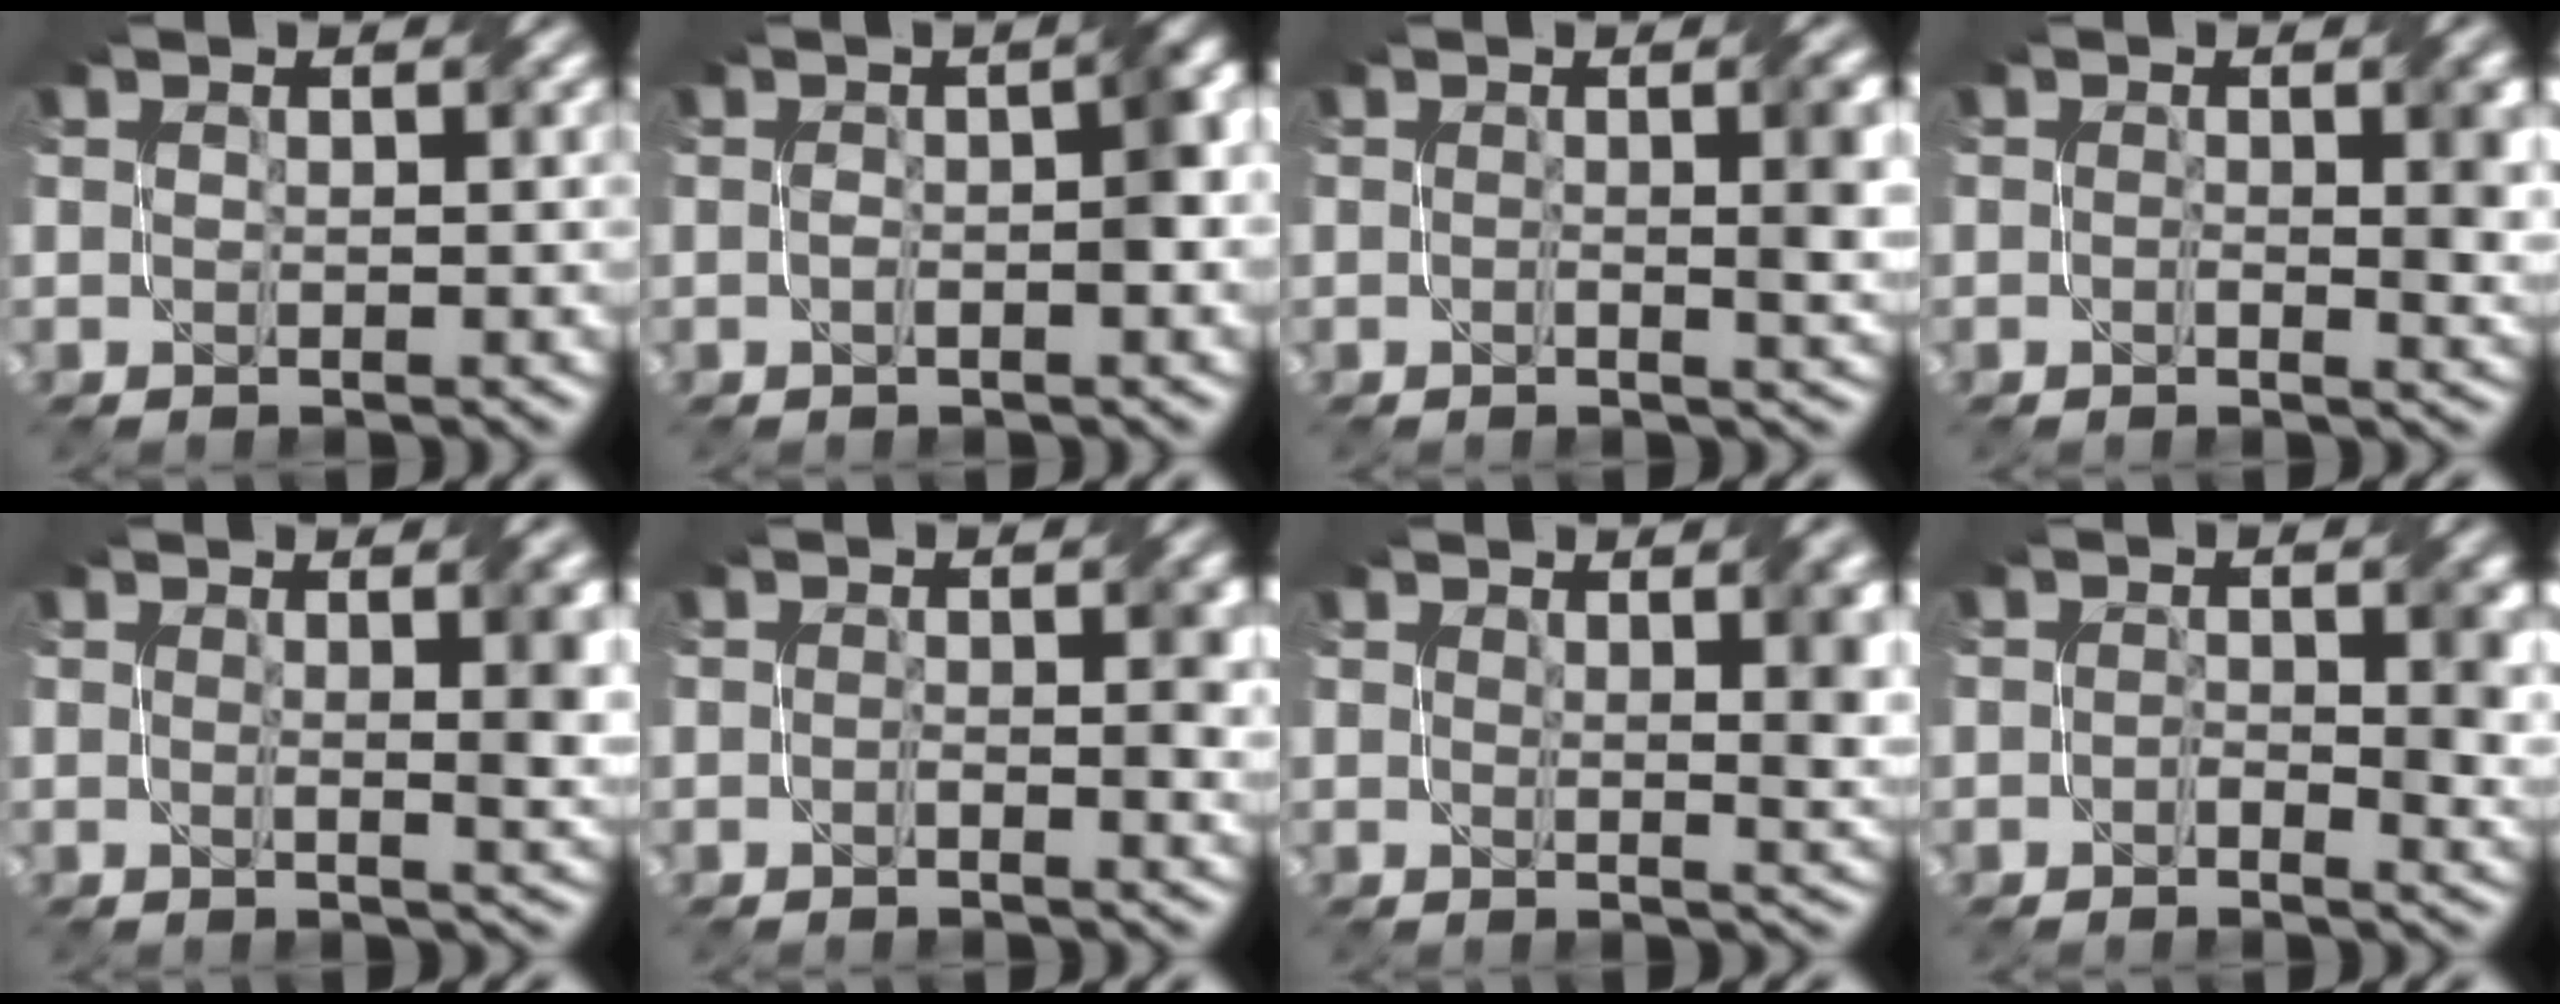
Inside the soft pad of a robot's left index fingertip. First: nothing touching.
{"total": 3.4, "force": [-0.4, 0.9, 3.3], "torque": [-0.053, 0.012, -0.009]}
{"total": 3.9, "force": [0.3, 0.9, 3.8], "torque": [-0.046, 0.003, 0.001]}
{"total": 3.4, "force": [0.2, 1.2, 3.1], "torque": [-0.043, -0.001, 0.001]}
{"total": 4.5, "force": [1.0, 1.2, 4.3], "torque": [-0.046, 0.002, 0.016]}
{"total": 2.5, "force": [-0.2, 1.0, 2.3], "torque": [-0.031, -0.003, -0.005]}
{"total": 4.3, "force": [1.7, 1.2, 3.8], "torque": [-0.041, -0.001, 0.027]}
{"total": 3.9, "force": [-0.1, 1.9, 3.4], "torque": [-0.041, -0.002, -0.004]}